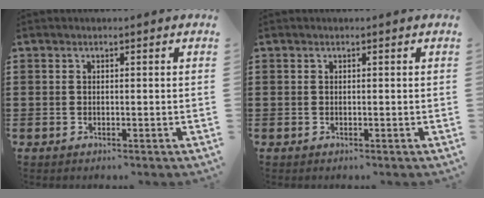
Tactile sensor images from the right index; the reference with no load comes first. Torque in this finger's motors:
{"motor_torque": [0.70, 1.44, 0.00, 0.00]}